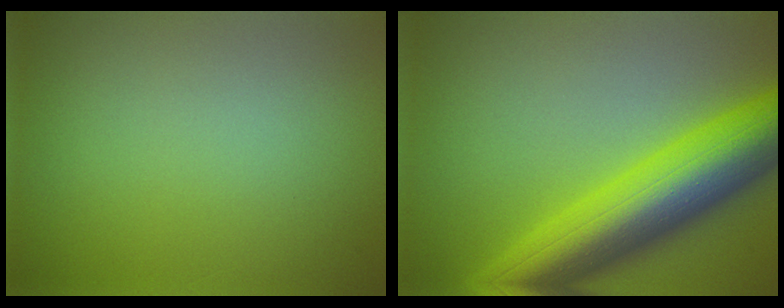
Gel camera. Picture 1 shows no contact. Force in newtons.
{"total": 11.3, "press": 11.3, "slide": 0.3}